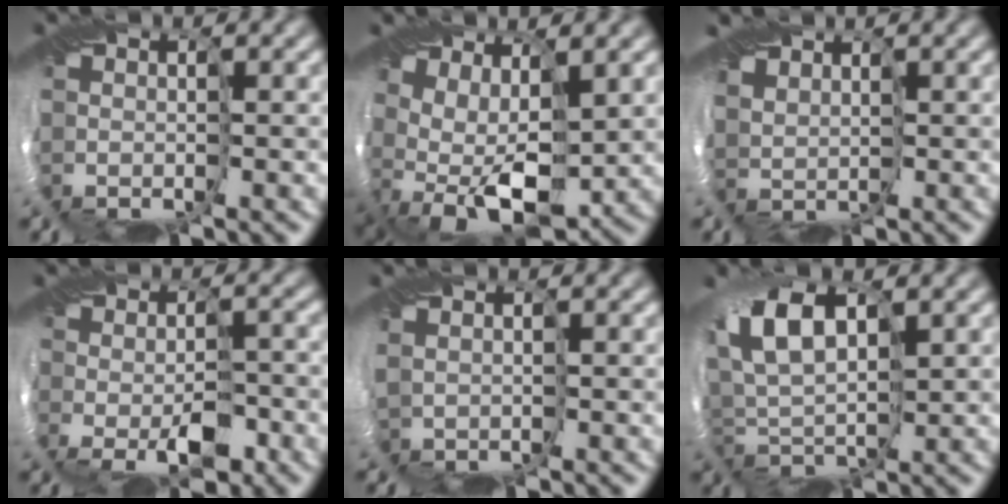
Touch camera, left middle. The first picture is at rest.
{"total": 8.4, "force": [0.4, 4.5, 7.1], "torque": [-0.140, -0.019, 0.017]}
{"total": 2.1, "force": [0.4, 1.5, 1.4], "torque": [-0.016, -0.004, -0.004]}
{"total": 1.6, "force": [-1.3, 0.1, 1.0], "torque": [-0.009, -0.002, -0.020]}
{"total": 1.4, "force": [-0.8, 0.9, 0.9], "torque": [-0.020, -0.005, -0.021]}
{"total": 7.3, "force": [0.7, 4.2, 5.9], "torque": [-0.119, -0.006, 0.012]}